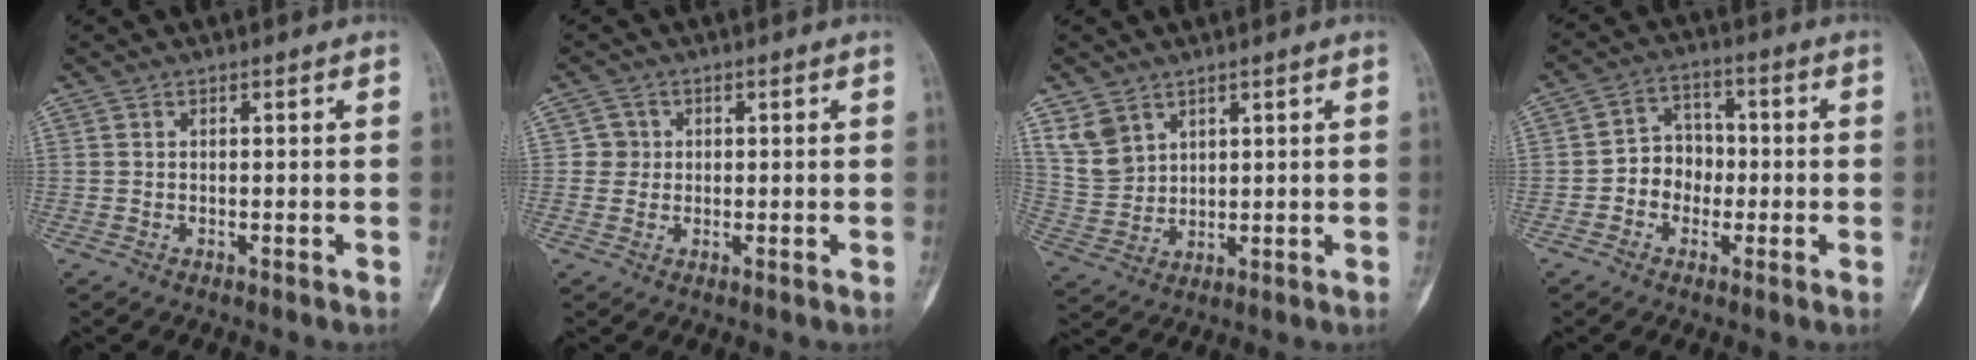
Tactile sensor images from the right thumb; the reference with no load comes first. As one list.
[{"total": 2.5, "force": [0.3, 2.5, 0.0], "torque": [0.018, 0.005, 0.000]}, {"total": 6.6, "force": [4.1, 4.6, 2.3], "torque": [-0.035, -0.016, 0.096]}, {"total": 7.2, "force": [-1.3, 6.2, 3.5], "torque": [-0.019, 0.026, -0.036]}]